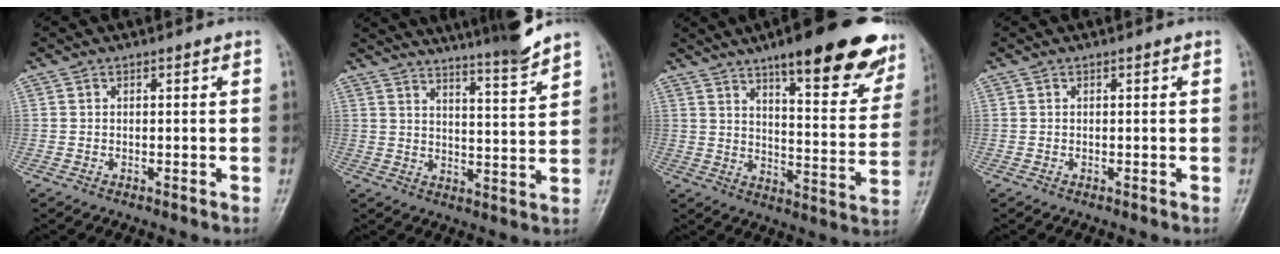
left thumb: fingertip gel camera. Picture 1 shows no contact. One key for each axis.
{"total": 12.8, "fx": 11.4, "fy": 0.1, "fz": 5.8, "tx": -0.075, "ty": -0.066, "tz": 0.161}
{"total": 23.6, "fx": 15.4, "fy": 6.6, "fz": 16.6, "tx": -0.182, "ty": -0.055, "tz": 0.210}
{"total": 0.0}